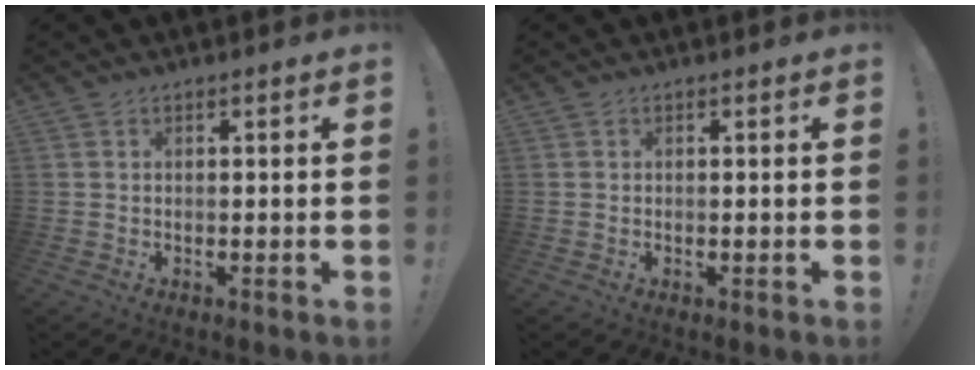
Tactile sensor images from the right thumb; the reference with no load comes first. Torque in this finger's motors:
{"motor_torque": [0.06, -0.03, -0.01, -0.25, -0.01]}